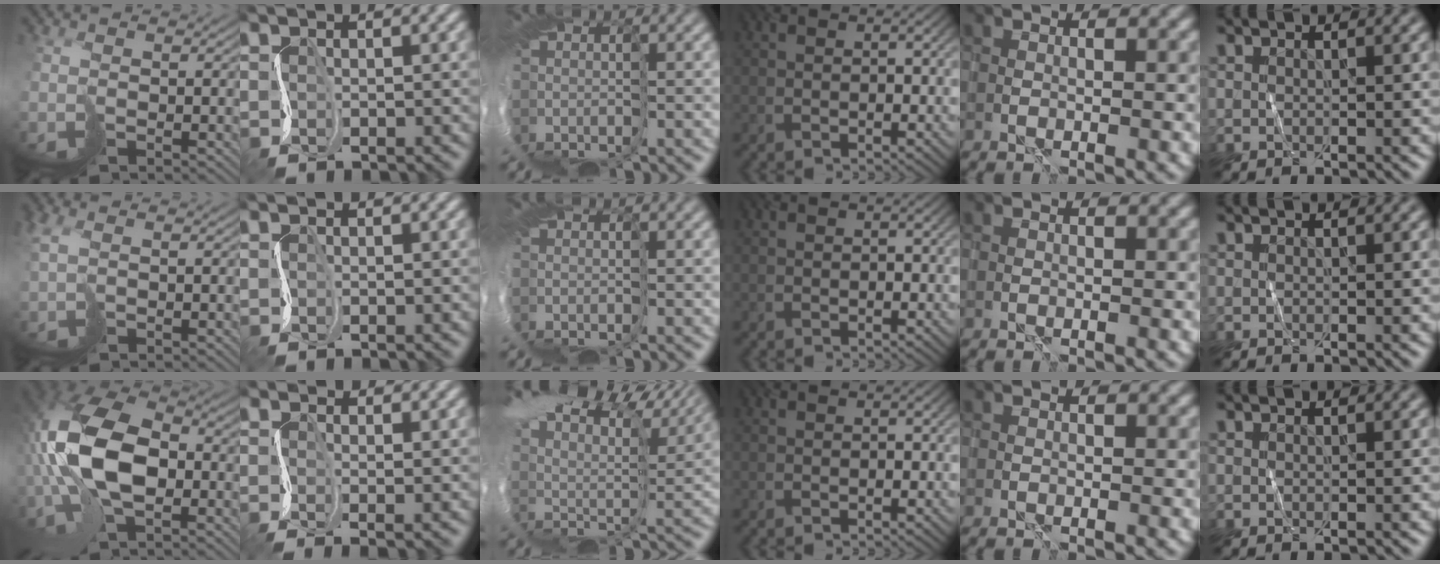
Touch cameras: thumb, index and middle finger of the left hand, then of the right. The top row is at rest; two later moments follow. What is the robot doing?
{"motion": "cut", "object": "tissue"}